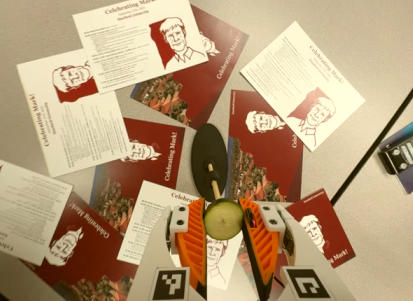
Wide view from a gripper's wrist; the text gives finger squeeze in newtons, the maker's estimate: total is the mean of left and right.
{"total": 14.3, "left": 14.5, "right": 14.1}